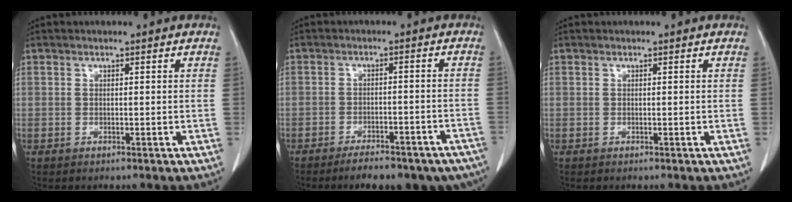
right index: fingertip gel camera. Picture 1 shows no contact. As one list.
[{"total": 15.2, "force": [-12.5, 4.7, 7.2], "torque": [-0.061, 0.017, -0.152]}, {"total": 0.0}]